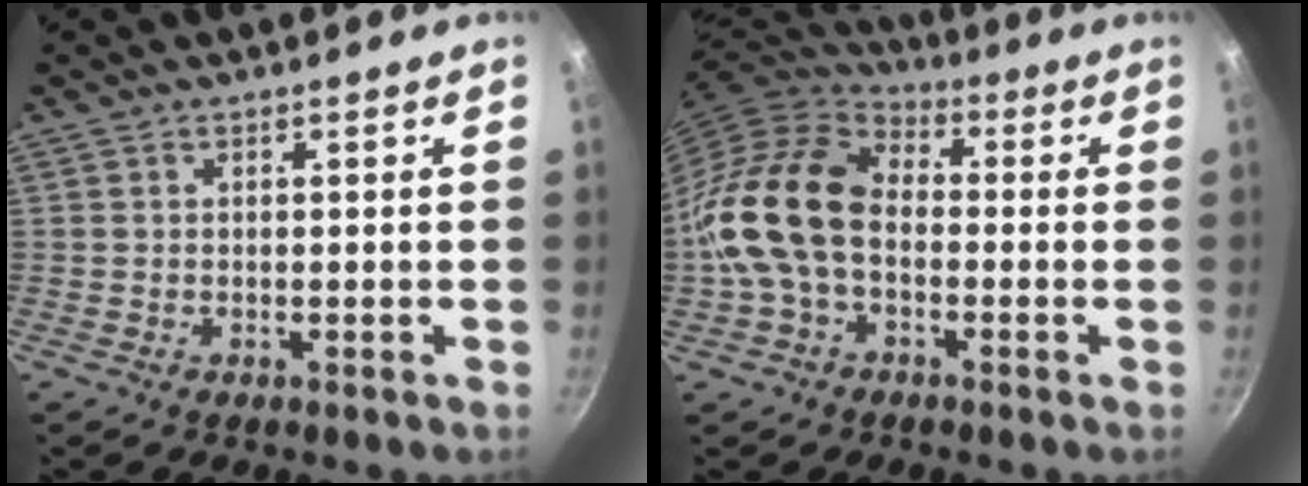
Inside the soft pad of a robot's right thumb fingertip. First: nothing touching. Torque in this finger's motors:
{"motor_torque": [2.41, 2.60, 1.23, -1.23, 0.49]}